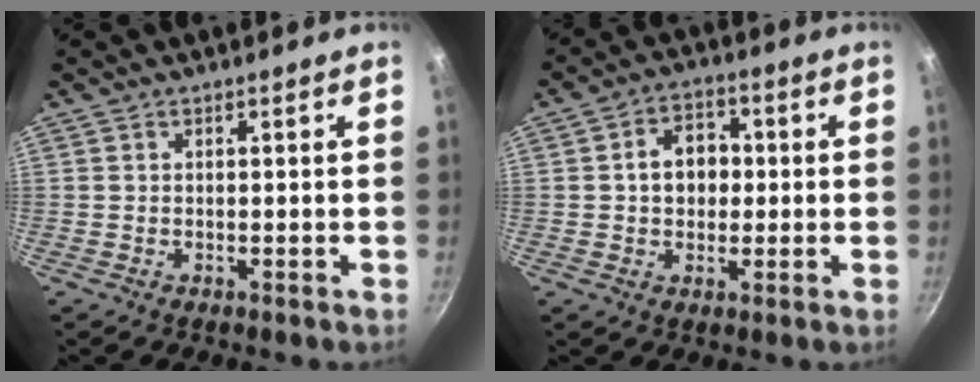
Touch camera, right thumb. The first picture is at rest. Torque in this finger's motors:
{"motor_torque": [-0.63, 0.76, 0.73, 0.06, 0.03]}